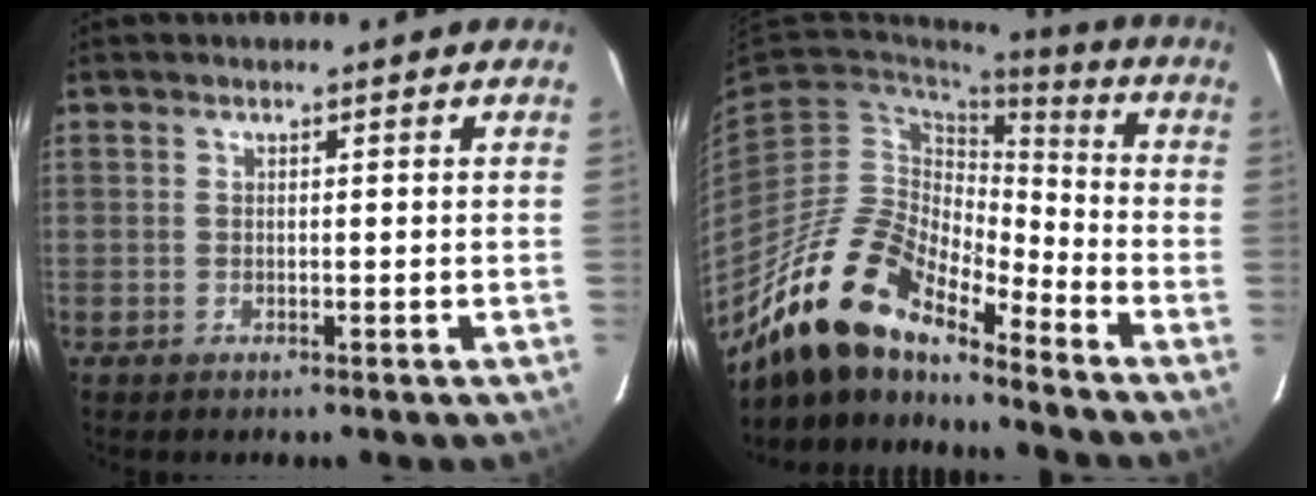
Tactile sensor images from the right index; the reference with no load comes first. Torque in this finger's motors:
{"motor_torque": [1.04, -1.10, 0.72, 0.20]}